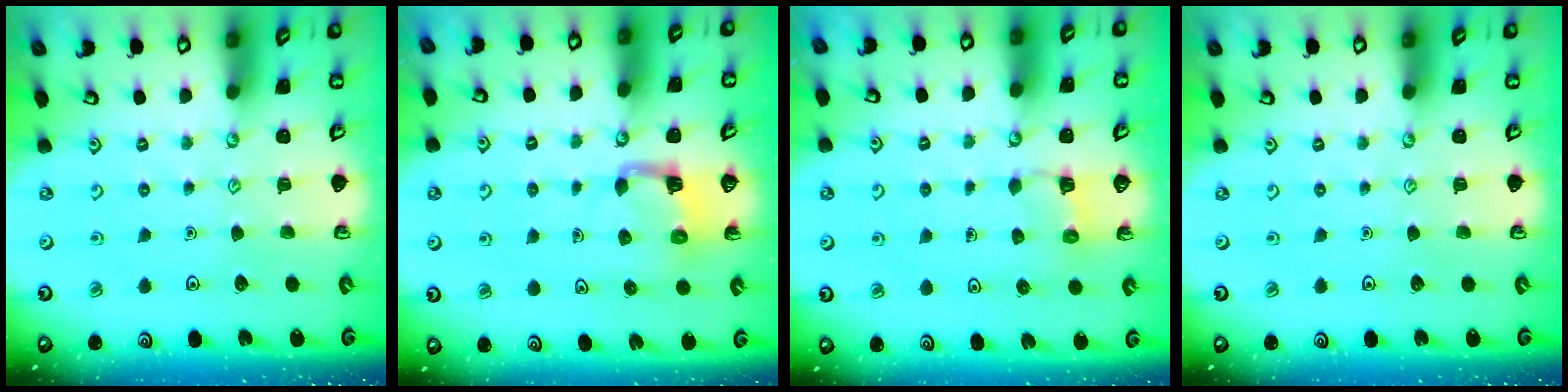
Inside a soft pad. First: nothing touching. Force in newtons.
{"total": 3.6, "press": 3.6, "slide": 0.3}
{"total": 3.1, "press": 3.1, "slide": 0.6}
{"total": 0.0}